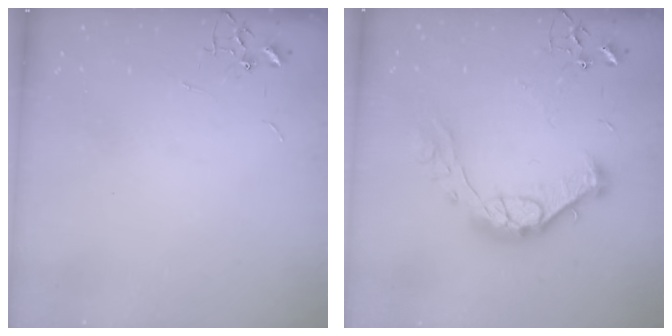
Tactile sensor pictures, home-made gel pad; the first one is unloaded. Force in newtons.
{"total": 15.1, "press": 15.0, "slide": 1.0}